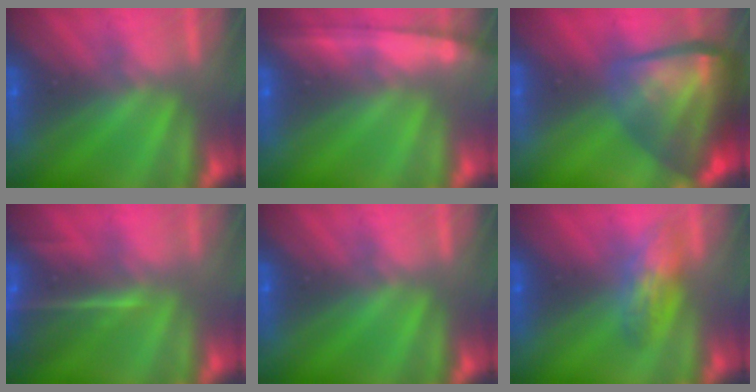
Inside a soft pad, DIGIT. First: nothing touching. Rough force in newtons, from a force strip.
{"total": 1.3}
{"total": 5.5}
{"total": 7.1}
{"total": 0.0}
{"total": 2.6}